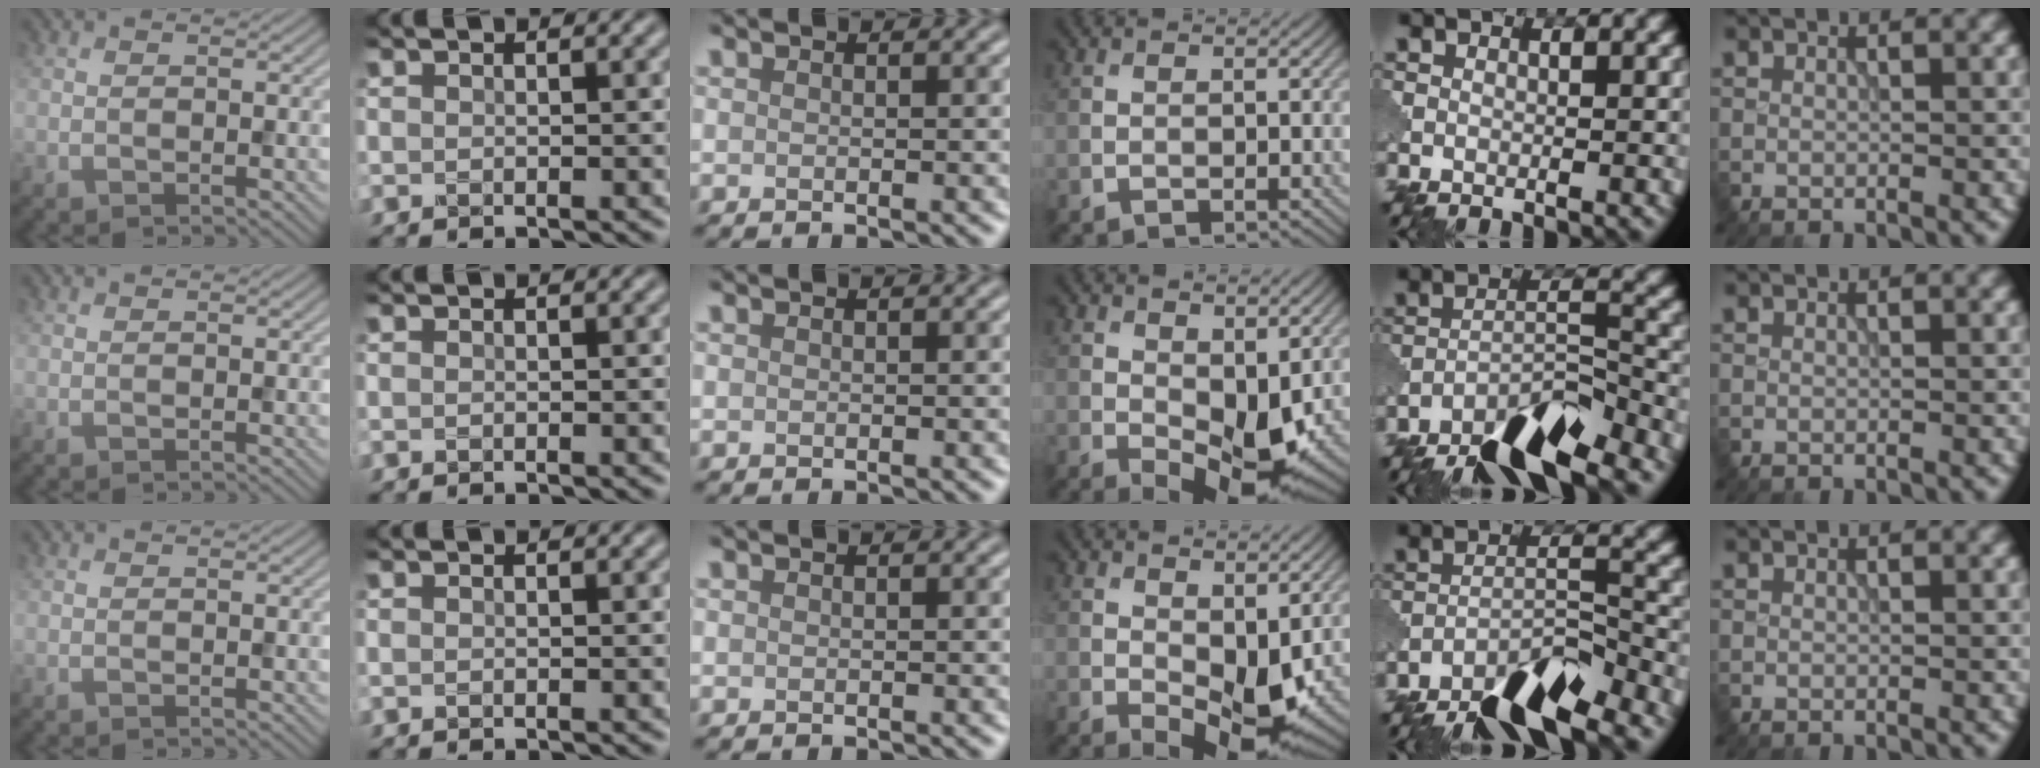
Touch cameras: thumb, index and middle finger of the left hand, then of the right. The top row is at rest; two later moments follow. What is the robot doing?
{"motion": "extract", "object": "pin"}